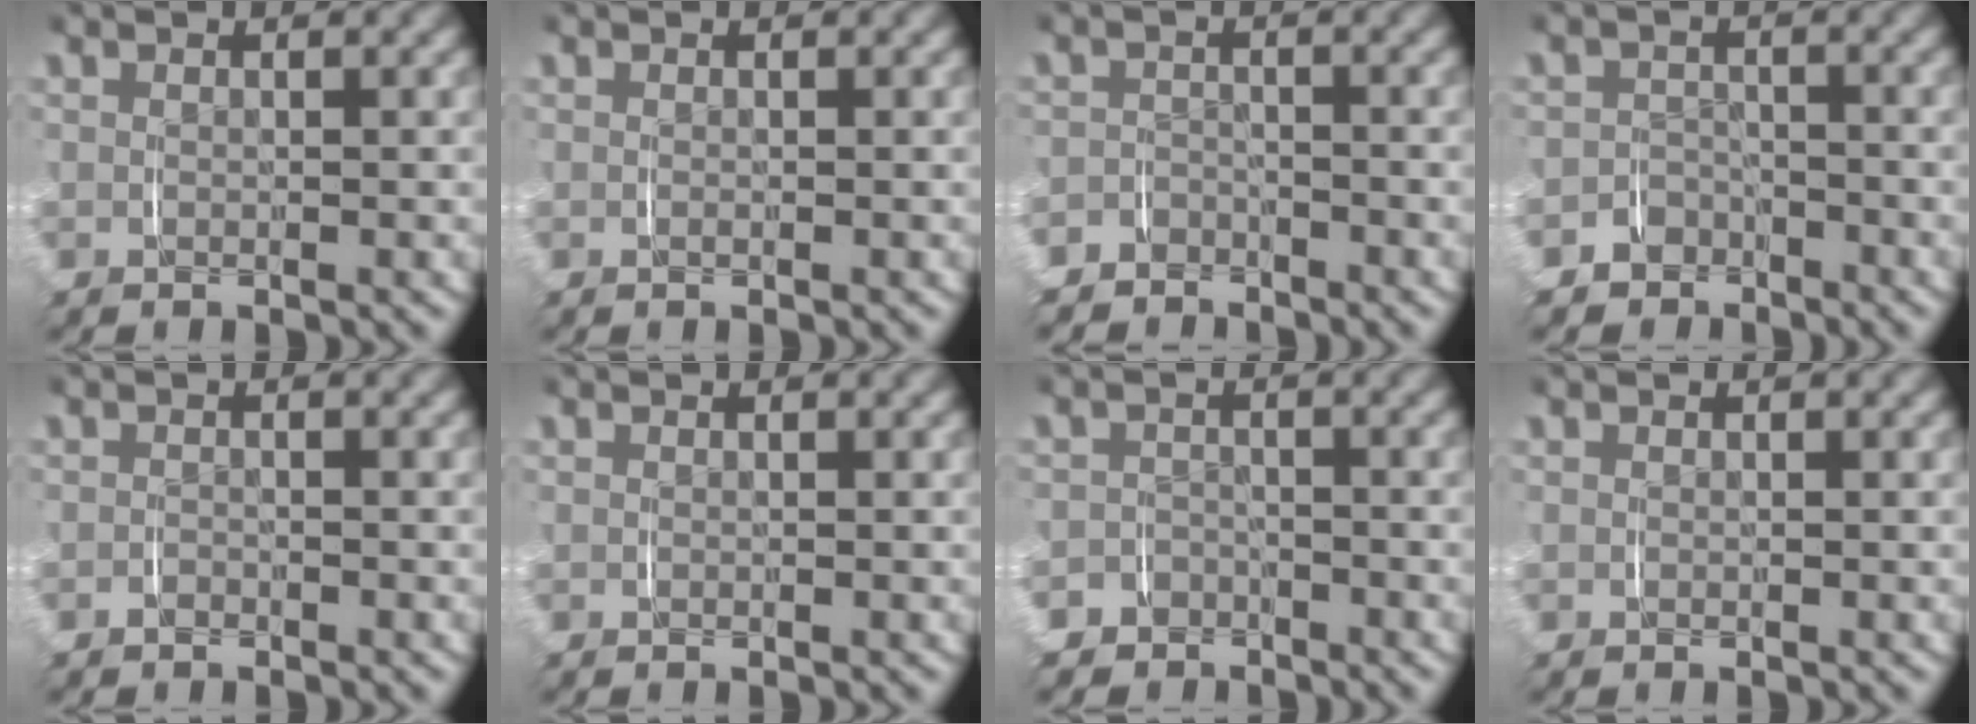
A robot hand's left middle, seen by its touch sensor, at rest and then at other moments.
{"total": 0.0}
{"total": 3.6, "force": [-3.0, 2.0, -0.4], "torque": [-0.001, -0.010, -0.058]}
{"total": 3.8, "force": [-2.8, 2.6, -0.3], "torque": [-0.004, -0.008, -0.055]}
{"total": 0.6, "force": [-0.6, 0.2, -0.1], "torque": [0.001, -0.003, -0.011]}
{"total": 0.0}
{"total": 5.0, "force": [-3.4, 3.6, -0.1], "torque": [-0.004, -0.006, -0.071]}
{"total": 0.0}